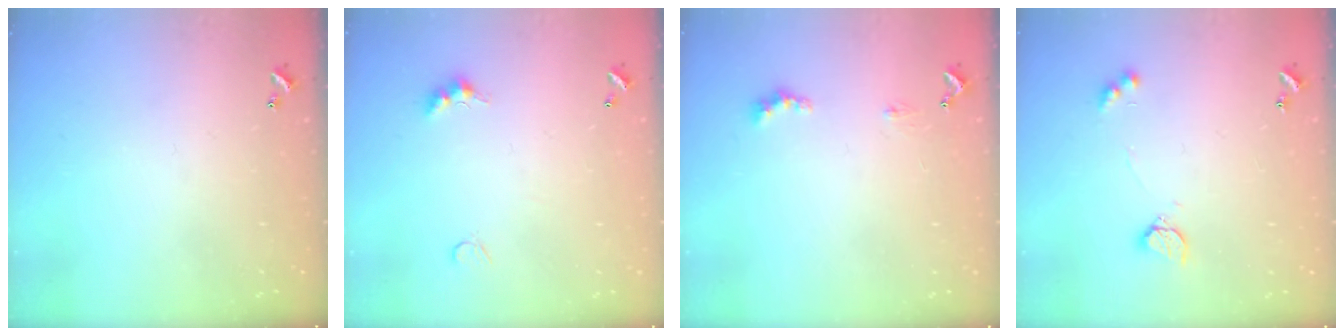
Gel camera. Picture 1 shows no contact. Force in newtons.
{"total": 3.8, "press": 3.8, "slide": 0.7}
{"total": 2.0, "press": 1.9, "slide": 0.4}
{"total": 5.3, "press": 5.2, "slide": 0.8}